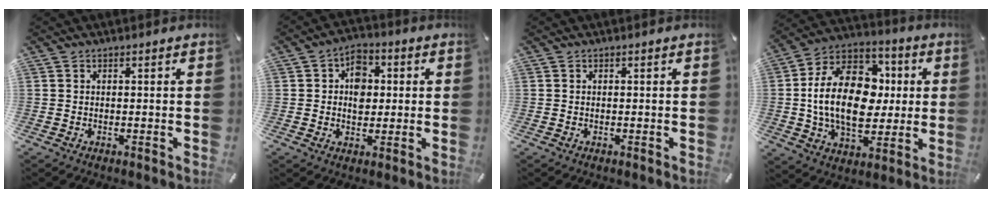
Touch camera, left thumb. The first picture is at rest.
{"total": 7.4, "force": [0.6, 5.9, 4.5], "torque": [-0.052, 0.001, 0.007]}
{"total": 0.0}
{"total": 21.6, "force": [0.0, 15.3, 15.2], "torque": [-0.290, 0.010, -0.002]}